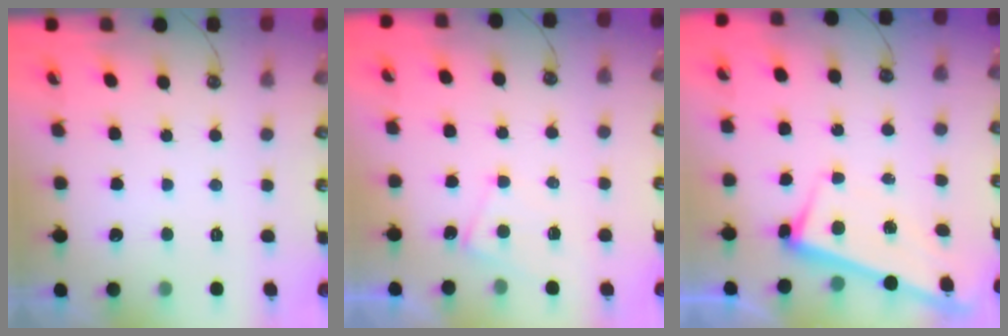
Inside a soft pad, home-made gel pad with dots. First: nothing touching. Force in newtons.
{"total": 2.6, "press": 2.6, "slide": 0.3}
{"total": 2.8, "press": 2.7, "slide": 0.4}